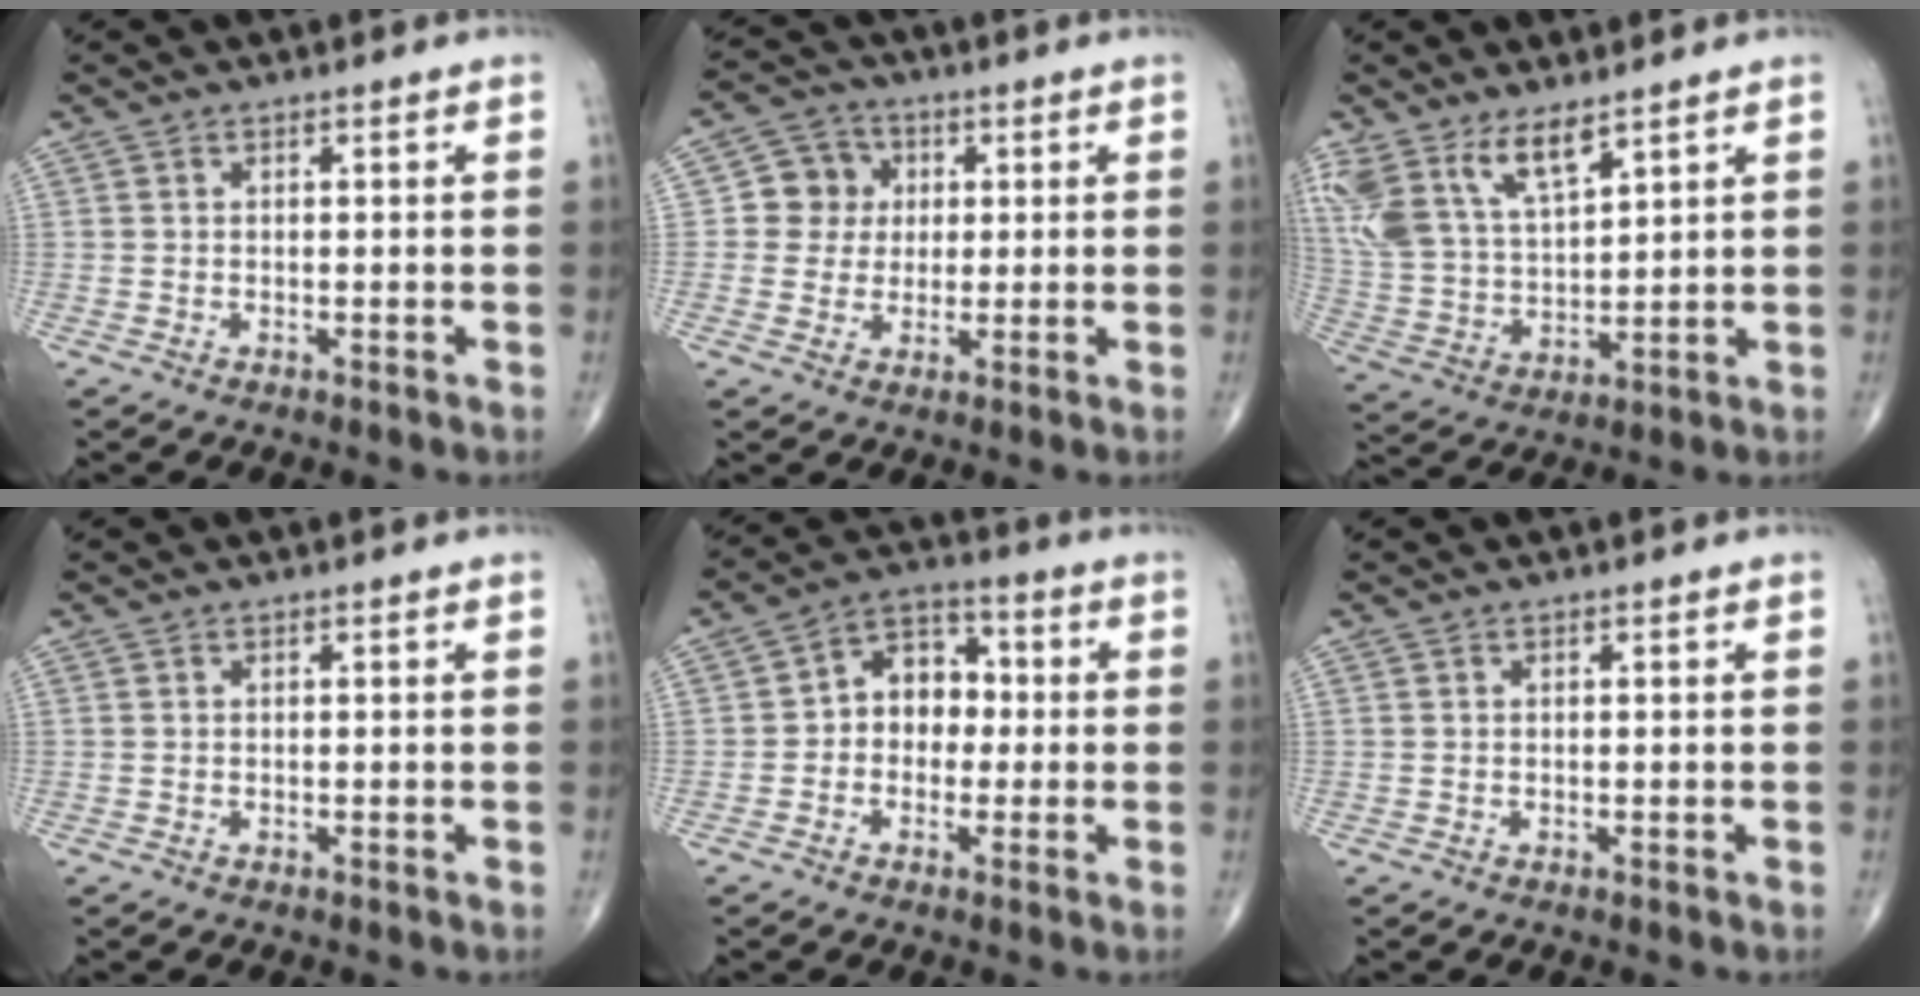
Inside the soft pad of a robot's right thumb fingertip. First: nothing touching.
{"total": 7.0, "force": [1.0, 6.7, 2.0], "torque": [0.006, 0.007, 0.007]}
{"total": 12.6, "force": [8.3, 5.1, 7.9], "torque": [-0.152, -0.029, 0.182]}
{"total": 0.0}
{"total": 8.7, "force": [-0.1, 6.8, 5.5], "torque": [-0.047, 0.030, -0.015]}
{"total": 0.0}